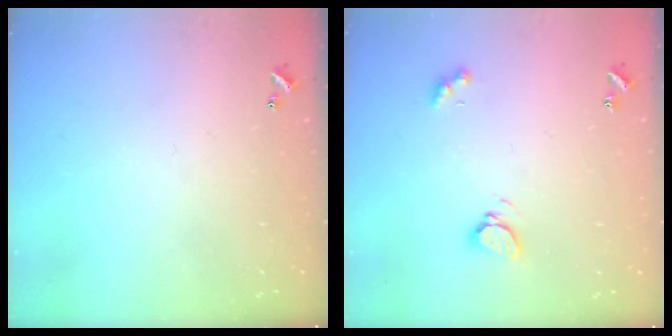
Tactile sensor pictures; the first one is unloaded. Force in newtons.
{"total": 3.4, "press": 3.4, "slide": 0.3}